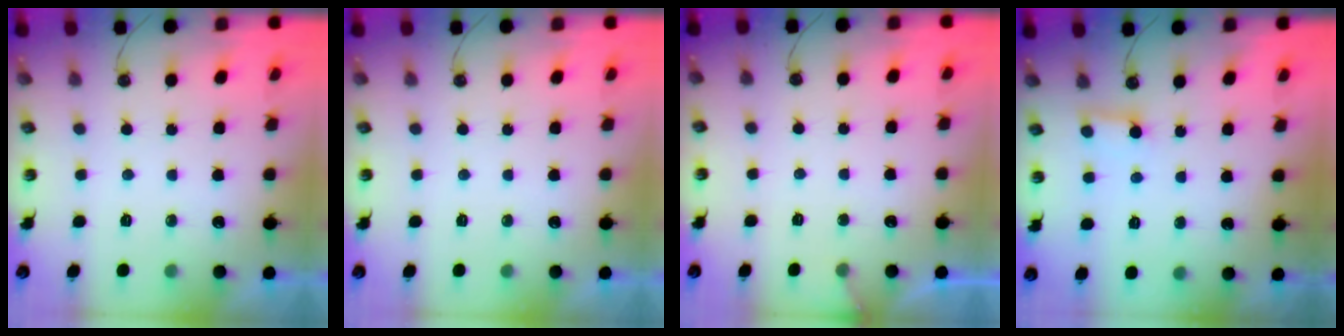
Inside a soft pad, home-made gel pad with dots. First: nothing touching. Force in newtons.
{"total": 0.0}
{"total": 3.7, "press": 3.7, "slide": 0.3}
{"total": 3.5, "press": 3.4, "slide": 0.7}